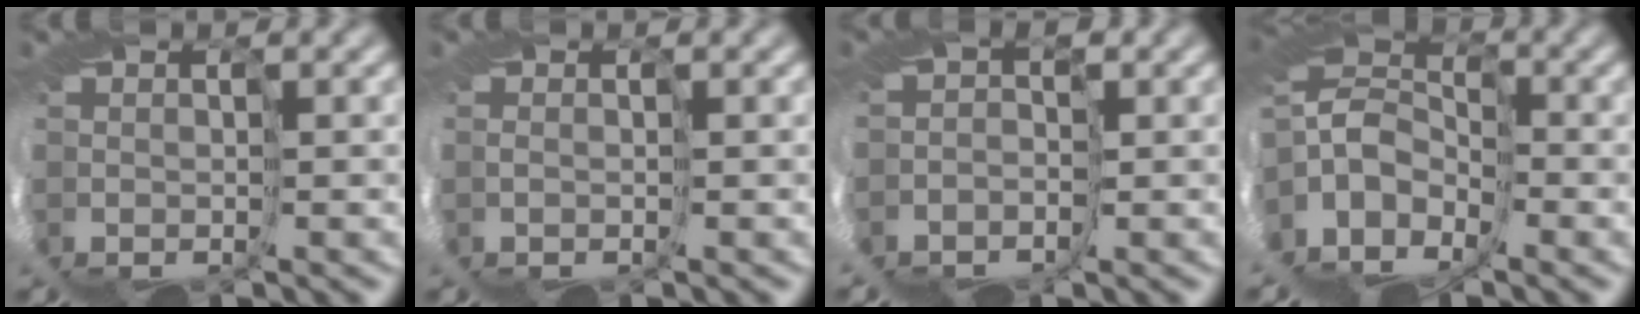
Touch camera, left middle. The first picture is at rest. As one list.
[{"total": 0.0}, {"total": 1.7, "force": [-1.5, 0.9, -0.2], "torque": [0.020, -0.008, -0.016]}, {"total": 3.8, "force": [1.0, 2.3, 2.8], "torque": [-0.060, 0.018, 0.002]}]